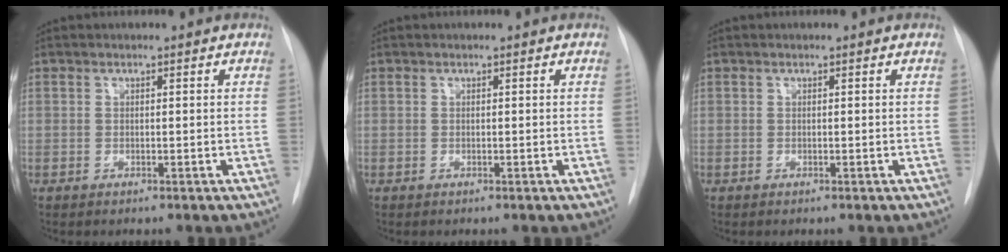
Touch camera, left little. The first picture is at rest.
{"total": 0.0}
{"total": 0.0}